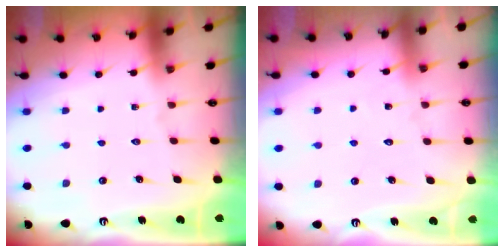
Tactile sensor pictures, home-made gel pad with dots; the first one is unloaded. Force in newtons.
{"total": 6.1, "press": 6.1, "slide": 0.6}